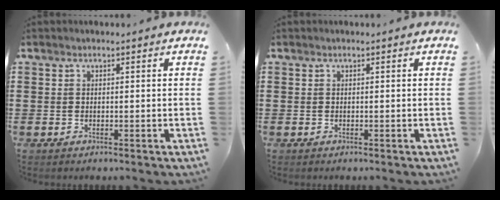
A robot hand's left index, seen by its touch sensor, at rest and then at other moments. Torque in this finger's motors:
{"motor_torque": [0.00, 0.00, 0.02, 0.00]}